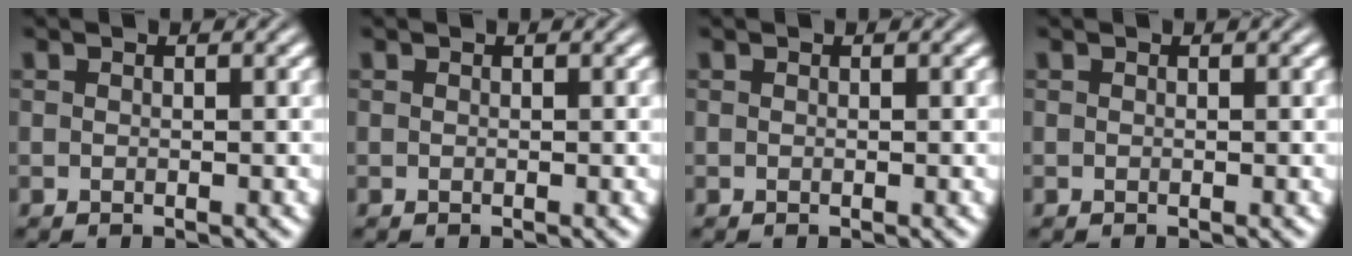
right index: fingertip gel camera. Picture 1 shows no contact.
{"total": 0.0}
{"total": 0.0}
{"total": 0.0}